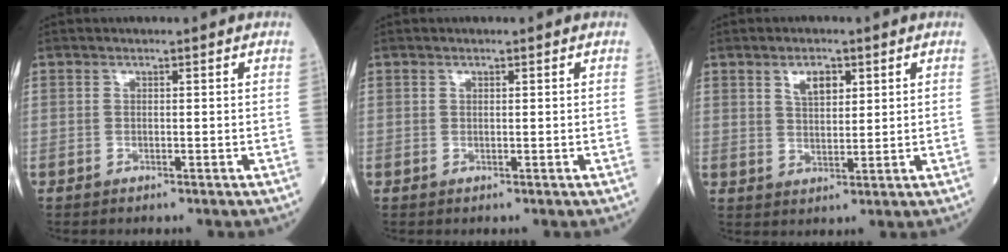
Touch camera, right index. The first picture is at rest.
{"total": 0.0}
{"total": 4.1, "force": [2.1, 1.9, 3.0], "torque": [-0.055, 0.003, 0.039]}